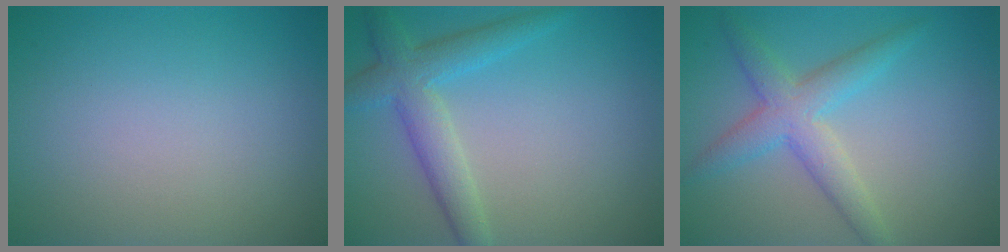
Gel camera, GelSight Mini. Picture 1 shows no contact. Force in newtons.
{"total": 3.4, "press": 3.4, "slide": 0.1}
{"total": 4.0, "press": 4.0, "slide": 0.2}